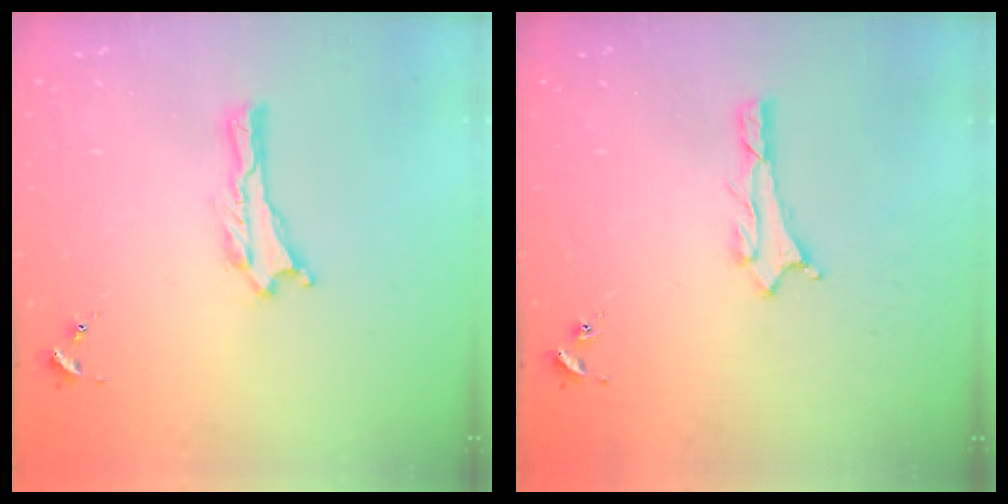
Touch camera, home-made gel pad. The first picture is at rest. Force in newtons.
{"total": 1.1, "press": 1.0, "slide": 0.1}